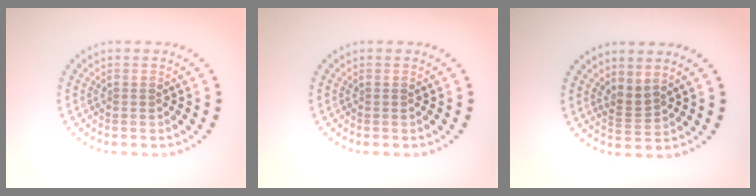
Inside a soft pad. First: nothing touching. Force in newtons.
{"total": 0.0}
{"total": 1.8, "press": 1.3, "slide": 1.3}